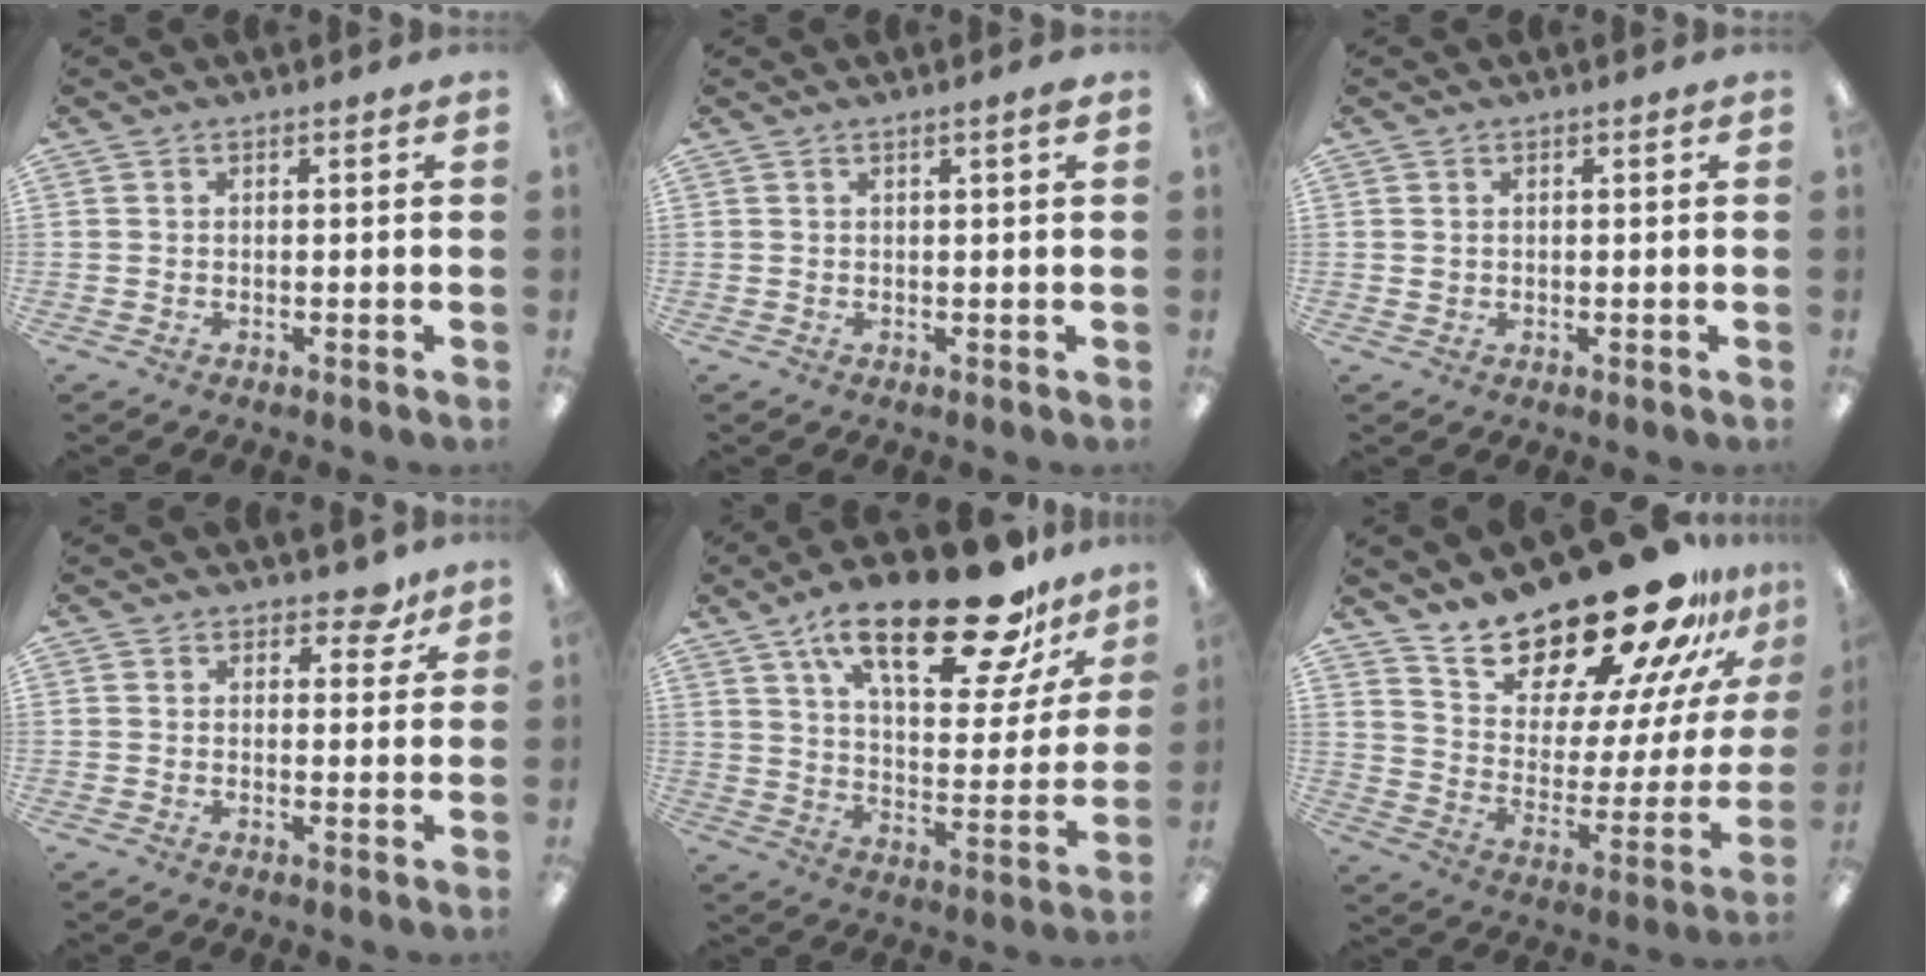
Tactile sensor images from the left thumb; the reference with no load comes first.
{"total": 1.3, "force": [0.7, 0.1, 1.1], "torque": [-0.022, 0.001, 0.012]}
{"total": 0.9, "force": [0.3, 0.9, 0.1], "torque": [-0.003, 0.005, 0.005]}
{"total": 5.1, "force": [3.6, 2.8, 2.3], "torque": [-0.021, -0.015, 0.062]}
{"total": 26.0, "force": [16.9, 9.1, 17.5], "torque": [-0.263, -0.097, 0.275]}
{"total": 25.1, "force": [21.6, 8.1, 9.9], "torque": [-0.133, -0.176, 0.372]}